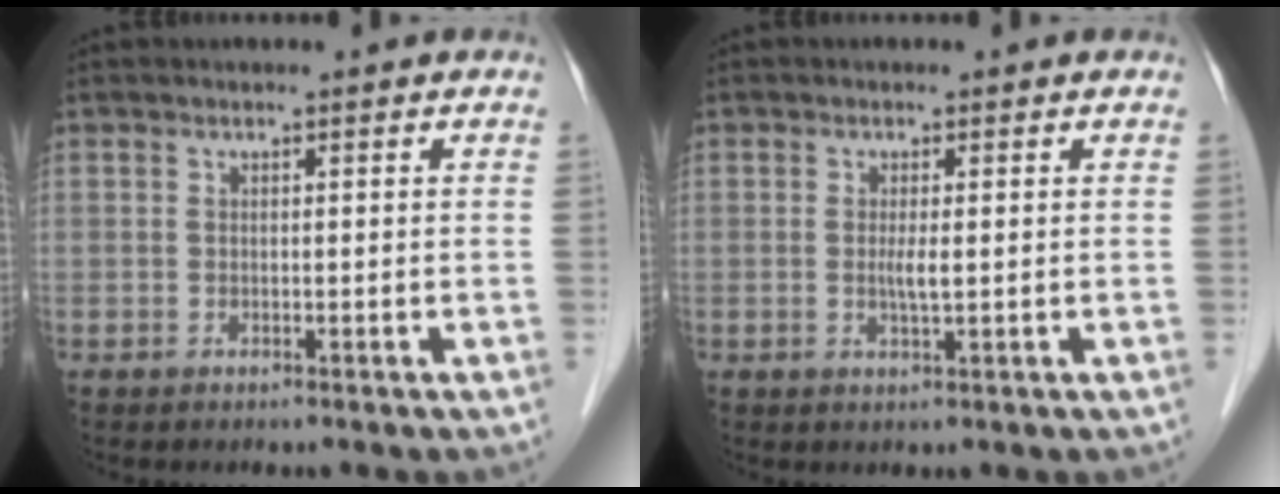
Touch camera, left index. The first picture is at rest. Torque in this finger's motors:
{"motor_torque": [0.27, 0.21, 0.04, 0.02]}